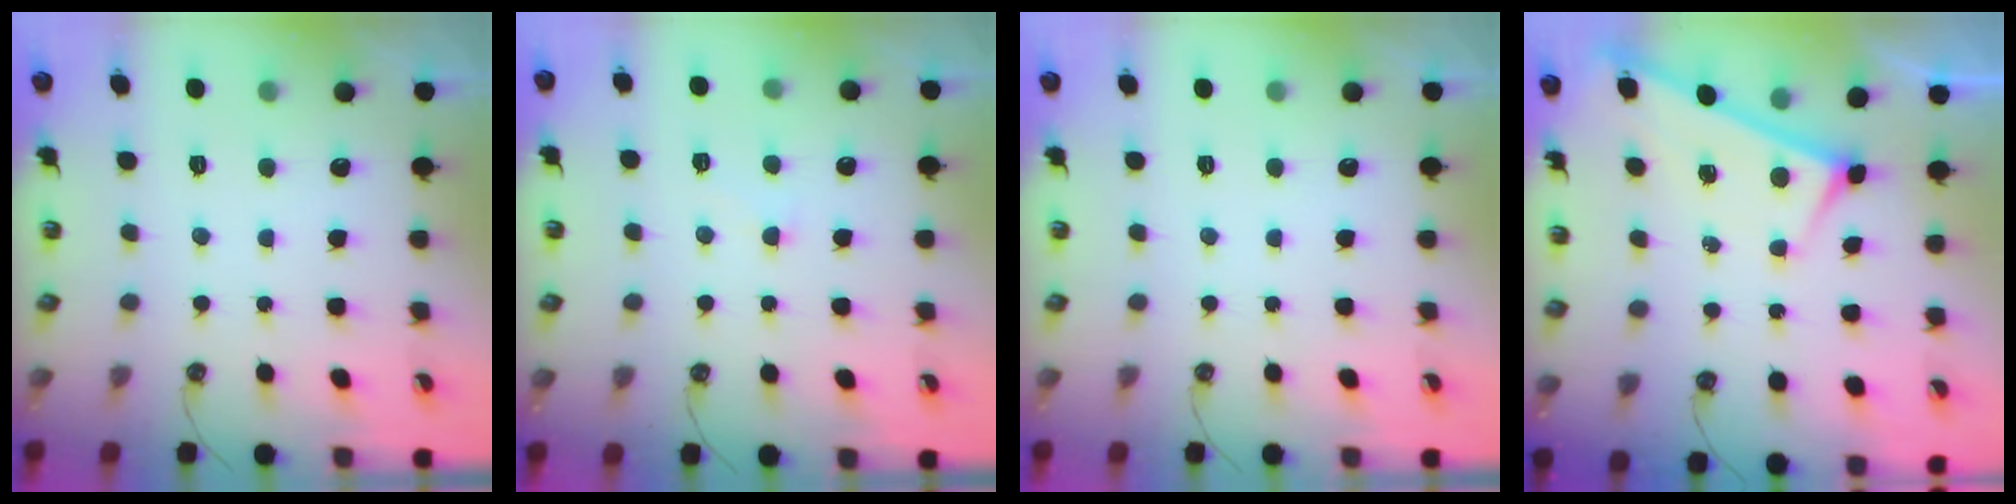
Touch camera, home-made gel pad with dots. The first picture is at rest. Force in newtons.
{"total": 4.9, "press": 4.9, "slide": 0.6}
{"total": 0.0}
{"total": 3.3, "press": 3.3, "slide": 0.3}